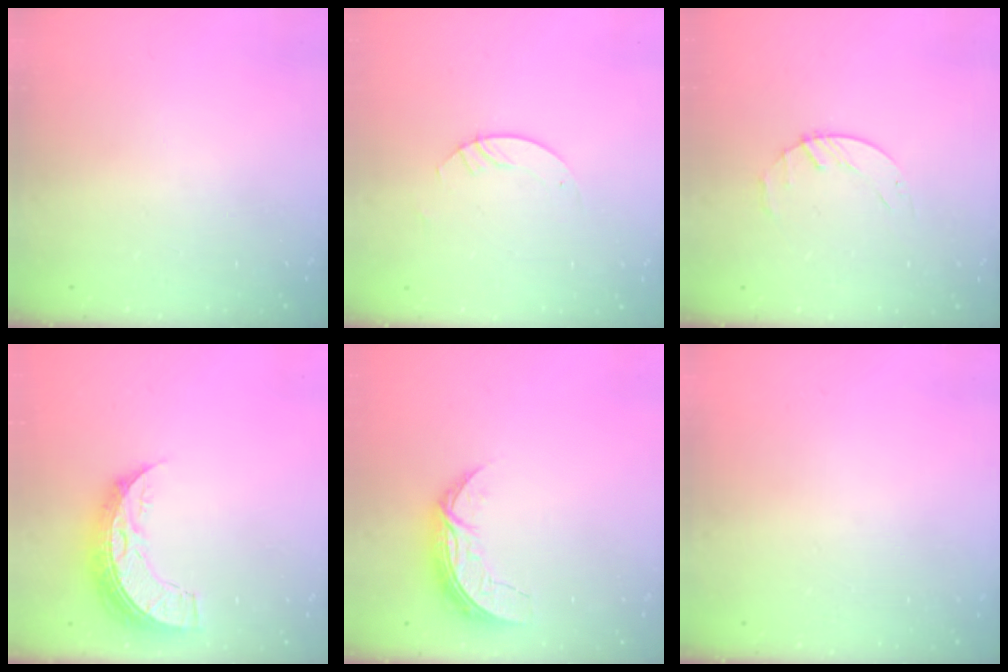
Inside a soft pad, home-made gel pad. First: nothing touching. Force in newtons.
{"total": 2.1, "press": 2.1, "slide": 0.2}
{"total": 2.7, "press": 2.6, "slide": 0.3}
{"total": 9.8, "press": 9.8, "slide": 0.8}
{"total": 7.1, "press": 7.1, "slide": 0.6}
{"total": 0.0}